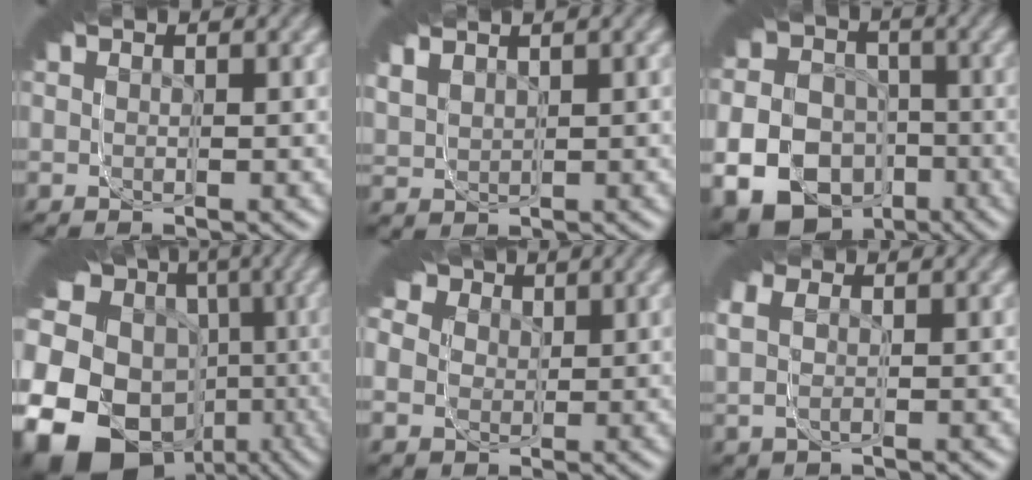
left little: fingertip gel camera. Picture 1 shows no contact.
{"total": 6.0, "force": [1.5, 5.0, 3.1], "torque": [-0.081, 0.010, 0.016]}
{"total": 19.8, "force": [-5.6, 16.2, 9.9], "torque": [-0.165, -0.067, -0.085]}
{"total": 22.6, "force": [-6.6, 14.9, 15.6], "torque": [-0.250, -0.052, -0.093]}
{"total": 12.2, "force": [2.2, 9.9, 6.8], "torque": [-0.108, 0.012, 0.016]}
{"total": 4.9, "force": [0.6, 4.1, 2.7], "torque": [-0.060, 0.004, 0.001]}